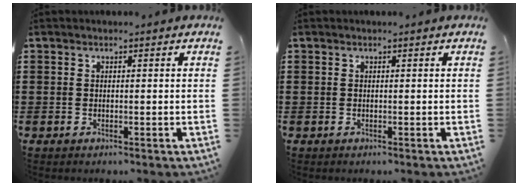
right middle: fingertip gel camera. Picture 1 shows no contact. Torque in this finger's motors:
{"motor_torque": [0.01, -0.01, 0.03, 0.02]}